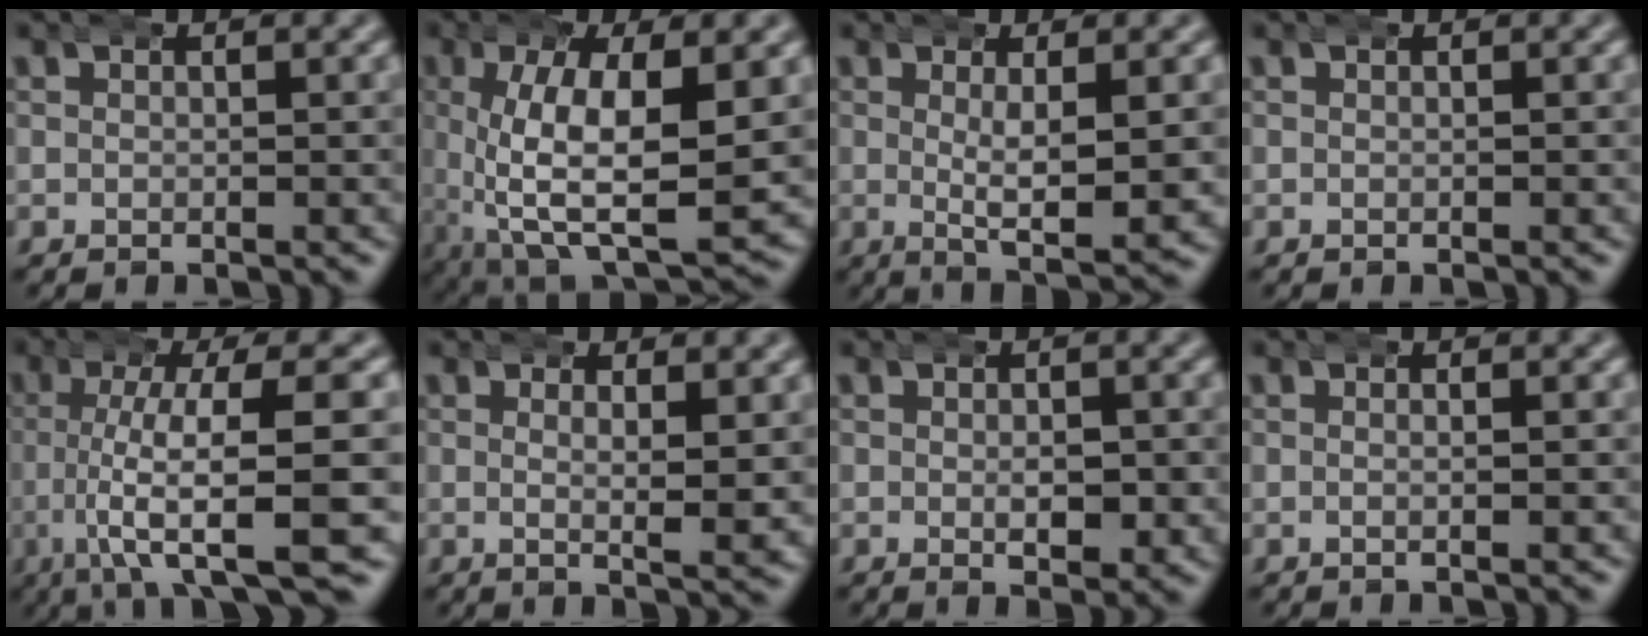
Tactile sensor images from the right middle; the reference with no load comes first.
{"total": 11.9, "force": [-0.9, 6.4, 10.0], "torque": [-0.183, -0.034, 0.008]}
{"total": 5.5, "force": [0.6, 1.4, 5.3], "torque": [-0.083, -0.009, 0.014]}
{"total": 0.0}
{"total": 9.7, "force": [-4.4, 2.2, 8.3], "torque": [-0.143, -0.024, -0.054]}
{"total": 3.1, "force": [0.7, 0.3, 3.0], "torque": [-0.049, -0.005, 0.014]}
{"total": 2.9, "force": [-0.1, 1.6, 2.4], "torque": [-0.034, -0.005, -0.003]}
{"total": 1.0, "force": [-0.2, 0.2, 1.0], "torque": [-0.016, 0.004, -0.007]}